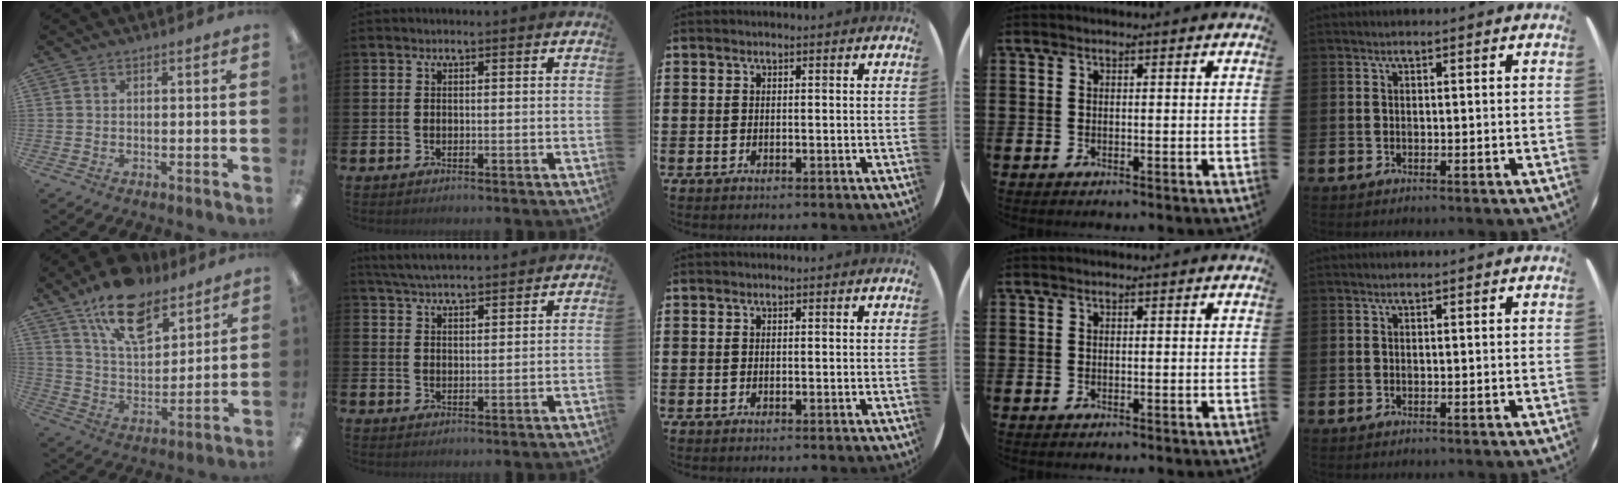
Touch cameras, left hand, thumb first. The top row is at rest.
{"thumb": {"total": 16.2, "force": [11.6, 7.6, 8.4], "torque": [-0.139, -0.057, 0.206]}, "index": {"total": 4.6, "force": [4.5, 0.3, 0.8], "torque": [-0.035, -0.015, 0.085]}}